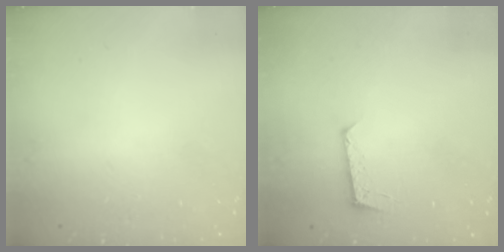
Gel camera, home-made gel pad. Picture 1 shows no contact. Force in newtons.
{"total": 6.1, "press": 6.0, "slide": 0.4}